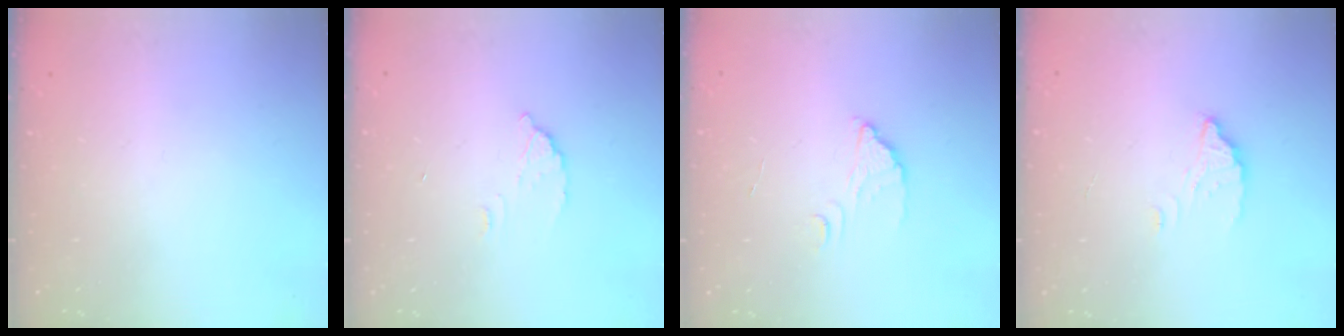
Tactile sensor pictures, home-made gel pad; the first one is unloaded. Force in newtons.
{"total": 2.7, "press": 2.7, "slide": 0.1}
{"total": 2.2, "press": 2.2, "slide": 0.1}
{"total": 2.6, "press": 2.6, "slide": 0.2}